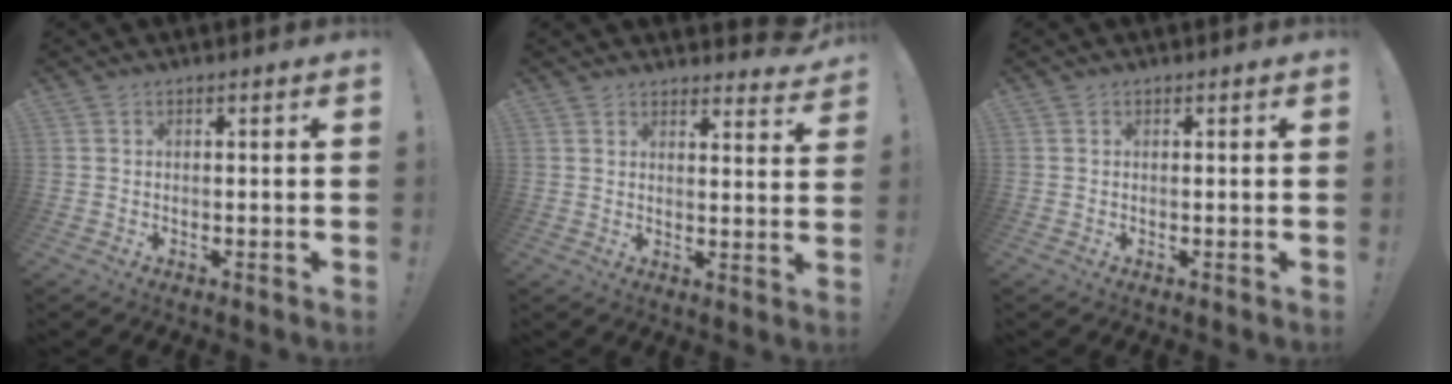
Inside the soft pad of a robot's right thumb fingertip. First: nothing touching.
{"total": 4.1, "force": [3.5, 1.6, 1.4], "torque": [0.000, -0.033, 0.060]}
{"total": 0.0}